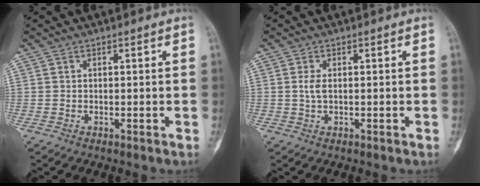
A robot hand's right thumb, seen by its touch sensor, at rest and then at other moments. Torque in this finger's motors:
{"motor_torque": [0.64, -0.32, 0.24, -0.21, 0.07]}